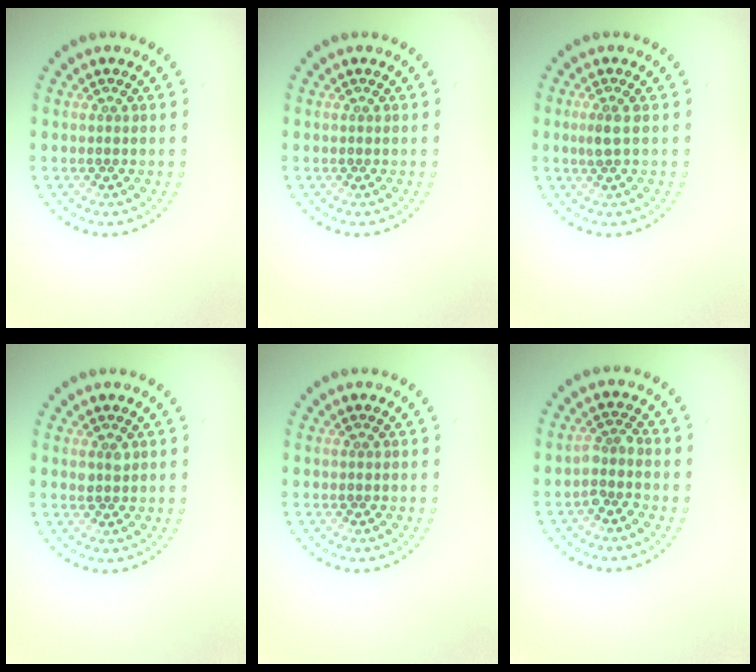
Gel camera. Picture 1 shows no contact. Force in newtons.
{"total": 0.0}
{"total": 1.4, "press": 1.2, "slide": 0.6}
{"total": 1.0, "press": 0.9, "slide": 0.2}
{"total": 0.0}
{"total": 1.9, "press": 1.5, "slide": 1.2}